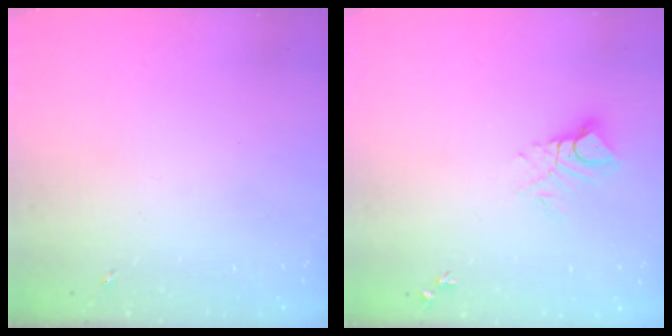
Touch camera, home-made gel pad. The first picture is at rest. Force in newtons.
{"total": 7.4, "press": 7.3, "slide": 0.9}